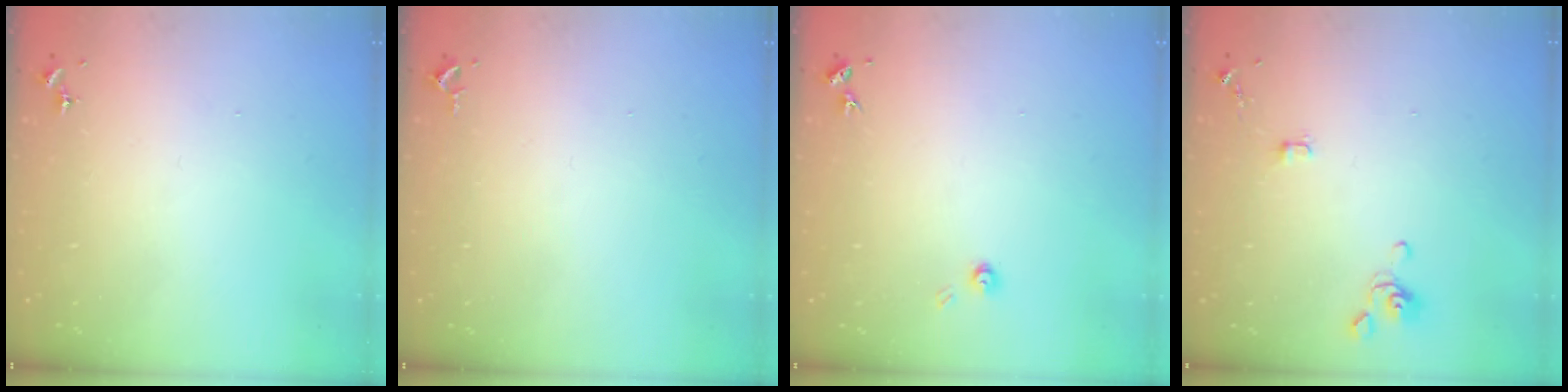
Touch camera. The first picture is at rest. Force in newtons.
{"total": 2.6, "press": 2.6, "slide": 0.4}
{"total": 3.3, "press": 3.3, "slide": 0.2}
{"total": 4.1, "press": 4.0, "slide": 0.7}